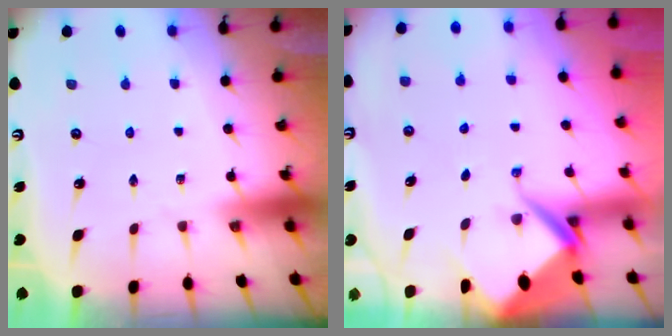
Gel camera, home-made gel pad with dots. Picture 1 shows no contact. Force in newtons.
{"total": 5.2, "press": 5.2, "slide": 0.4}